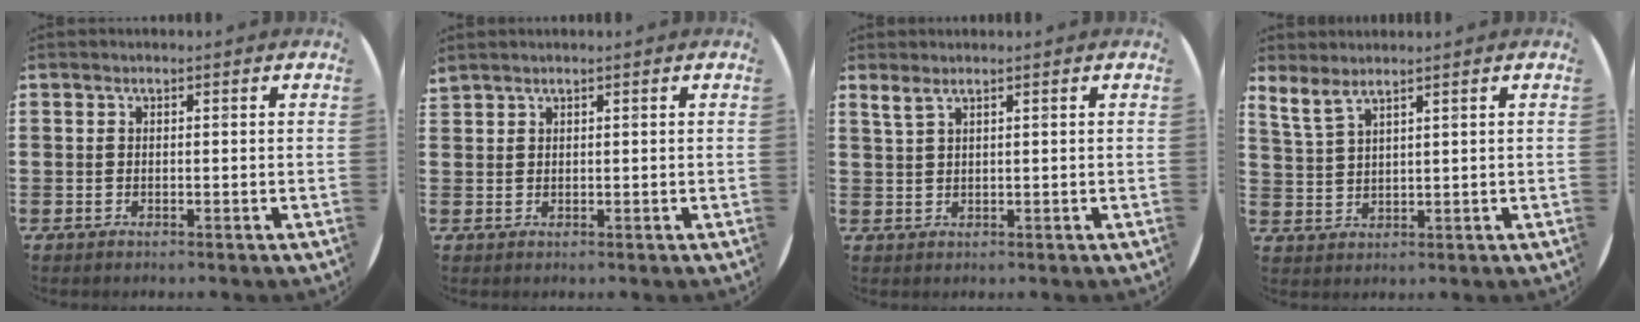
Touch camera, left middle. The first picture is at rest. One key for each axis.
{"total": 0.8, "fx": 0.8, "fy": -0.1, "fz": -0.1, "tx": -0.001, "ty": -0.001, "tz": 0.017}
{"total": 1.5, "fx": 1.1, "fy": 0.2, "fz": 0.9, "tx": -0.020, "ty": 0.002, "tz": 0.021}
{"total": 2.9, "fx": 2.6, "fy": 0.3, "fz": 1.3, "tx": -0.031, "ty": -0.003, "tz": 0.049}